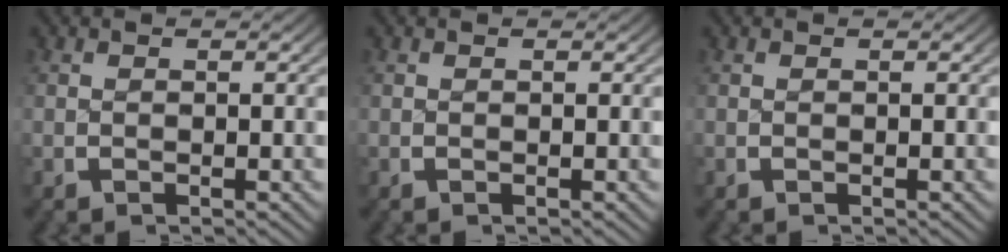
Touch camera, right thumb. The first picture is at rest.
{"total": 0.0}
{"total": 0.0}